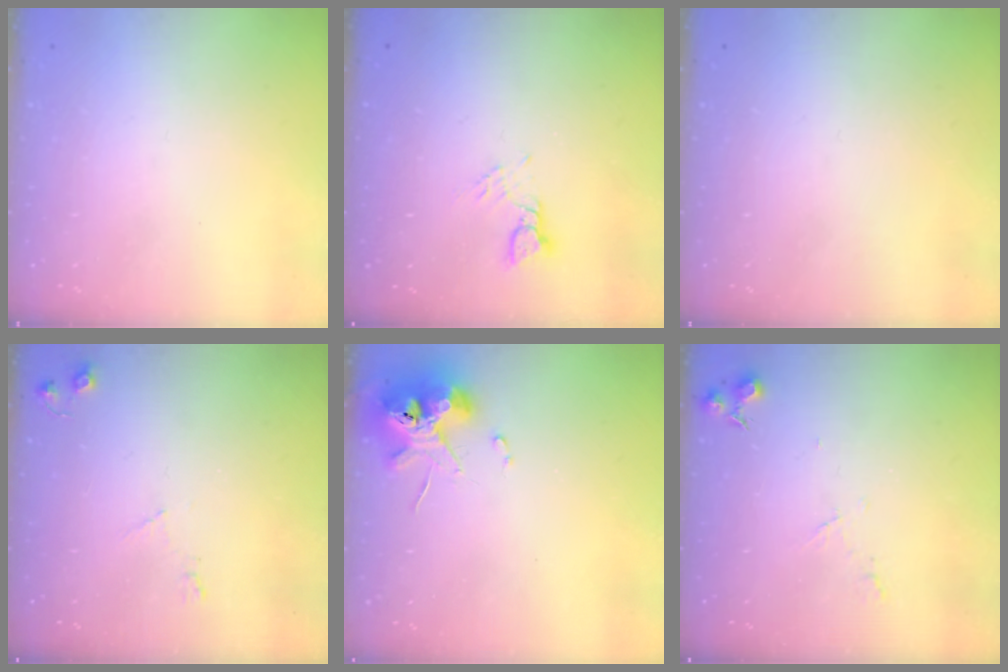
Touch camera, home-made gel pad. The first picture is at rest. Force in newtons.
{"total": 3.2, "press": 3.2, "slide": 0.2}
{"total": 0.0}
{"total": 6.2, "press": 6.2, "slide": 0.9}
{"total": 11.0, "press": 10.9, "slide": 1.6}
{"total": 5.5, "press": 5.5, "slide": 0.8}